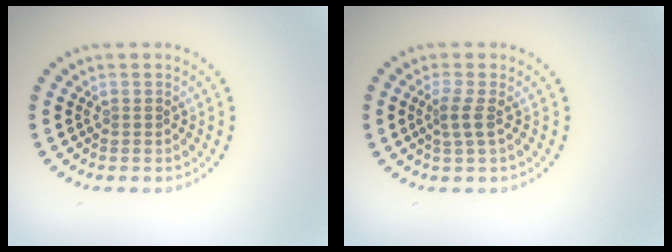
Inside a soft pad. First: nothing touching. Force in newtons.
{"total": 1.6, "press": 1.2, "slide": 1.0}